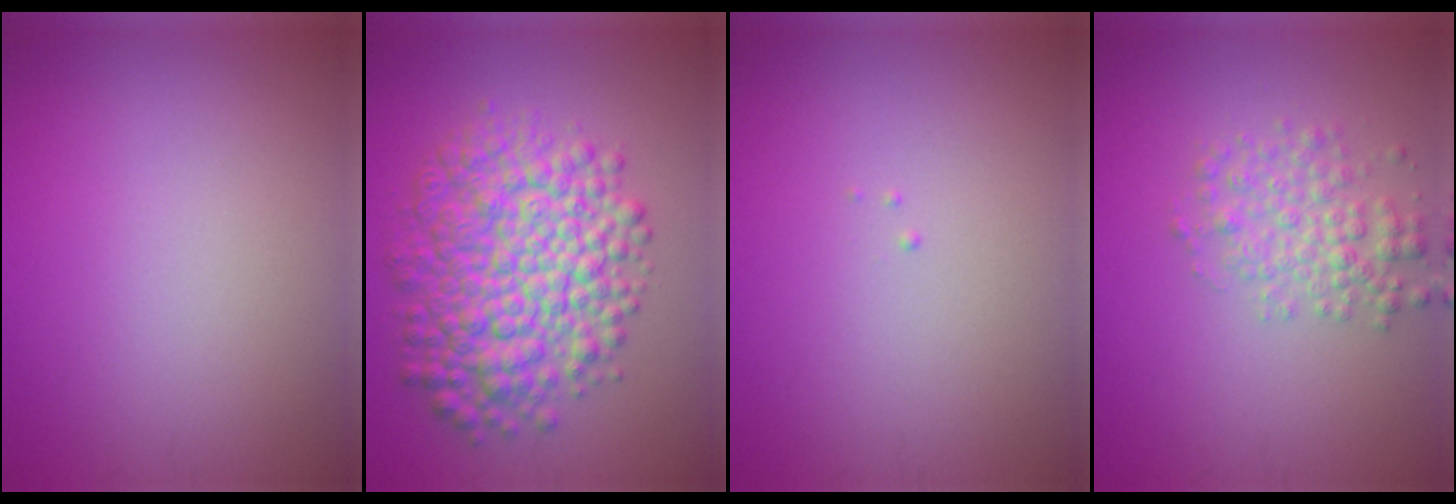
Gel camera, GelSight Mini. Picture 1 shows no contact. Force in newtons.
{"total": 9.0, "press": 9.0, "slide": 0.1}
{"total": 0.0}
{"total": 3.2, "press": 3.2, "slide": 0.1}